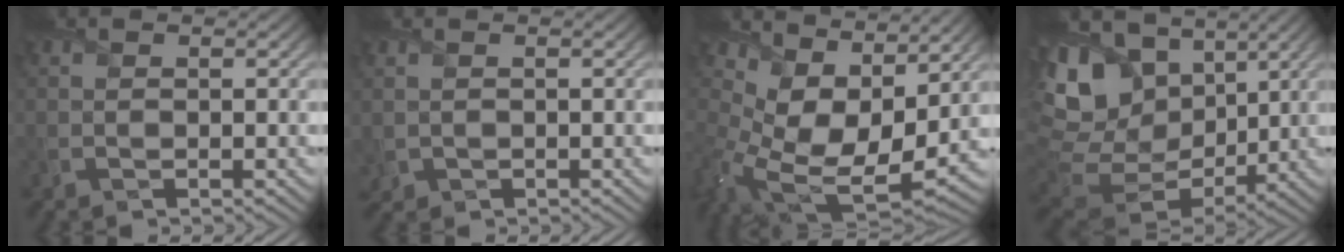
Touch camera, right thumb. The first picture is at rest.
{"total": 1.0, "force": [0.0, 0.9, 0.5], "torque": [-0.017, -0.004, 0.004]}
{"total": 12.0, "force": [5.3, 7.1, 8.1], "torque": [-0.191, -0.013, 0.104]}
{"total": 18.1, "force": [5.7, 13.0, 11.2], "torque": [-0.287, 0.019, 0.123]}